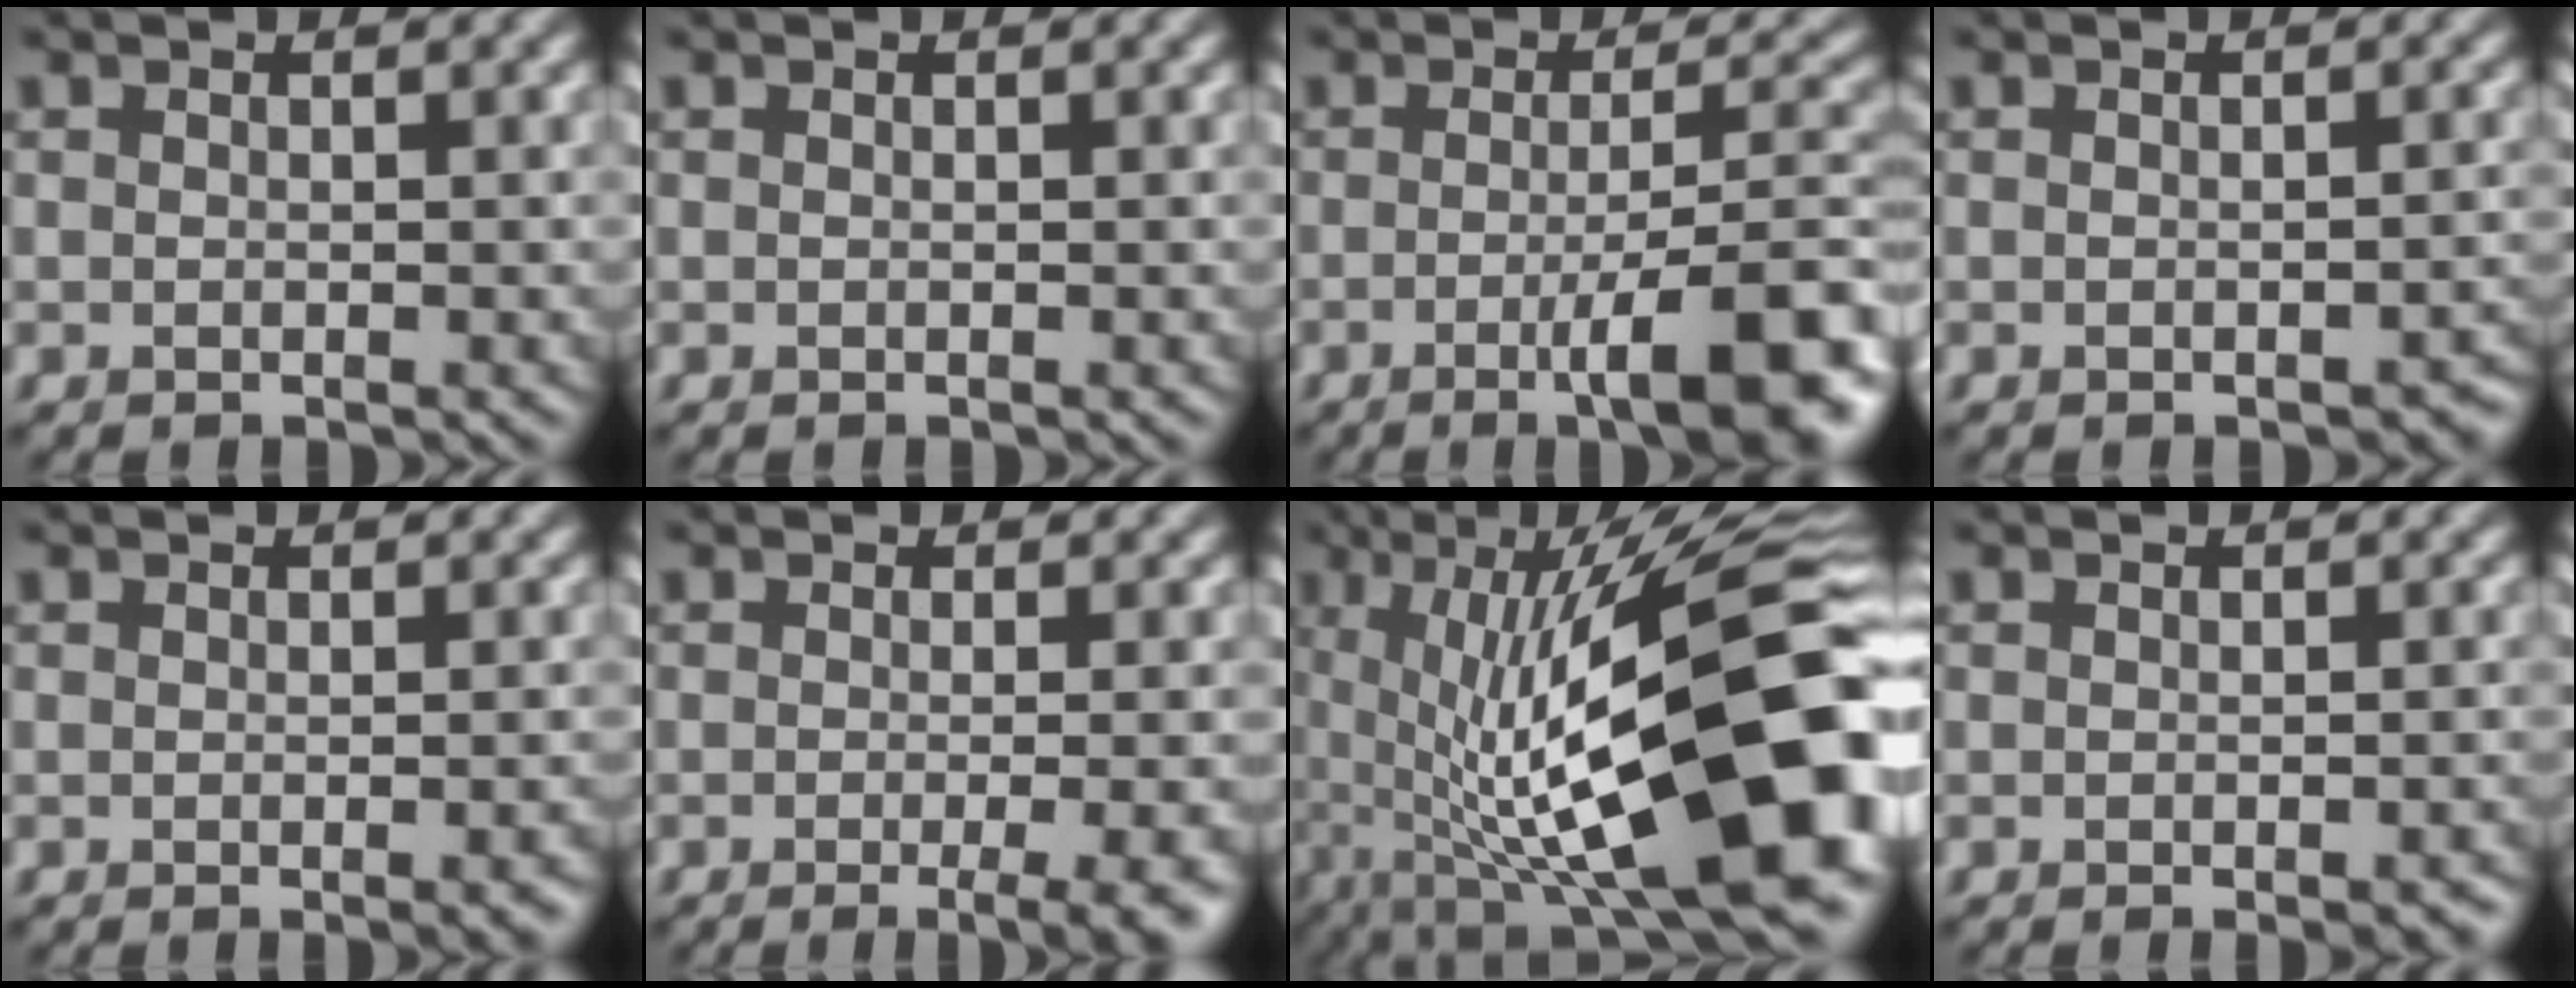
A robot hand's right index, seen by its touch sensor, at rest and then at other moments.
{"total": 0.0}
{"total": 9.9, "force": [-3.5, 2.4, 9.0], "torque": [-0.110, 0.000, -0.049]}
{"total": 1.6, "force": [-1.0, 0.6, 1.2], "torque": [-0.013, 0.003, -0.009]}
{"total": 2.4, "force": [-0.8, 0.8, 2.2], "torque": [-0.016, -0.001, -0.007]}
{"total": 5.5, "force": [-2.0, 1.7, 4.9], "torque": [-0.040, -0.002, -0.025]}
{"total": 18.7, "force": [-1.7, 6.1, 17.5], "torque": [-0.252, 0.019, -0.028]}
{"total": 2.3, "force": [-1.3, 0.6, 1.8], "torque": [-0.012, -0.002, -0.011]}